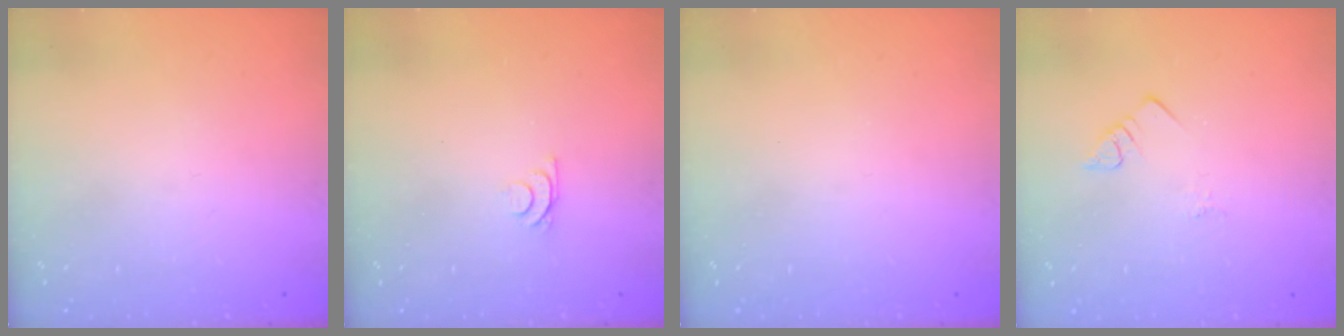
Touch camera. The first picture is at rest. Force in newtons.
{"total": 5.1, "press": 5.0, "slide": 0.9}
{"total": 0.0}
{"total": 2.8, "press": 2.8, "slide": 0.4}